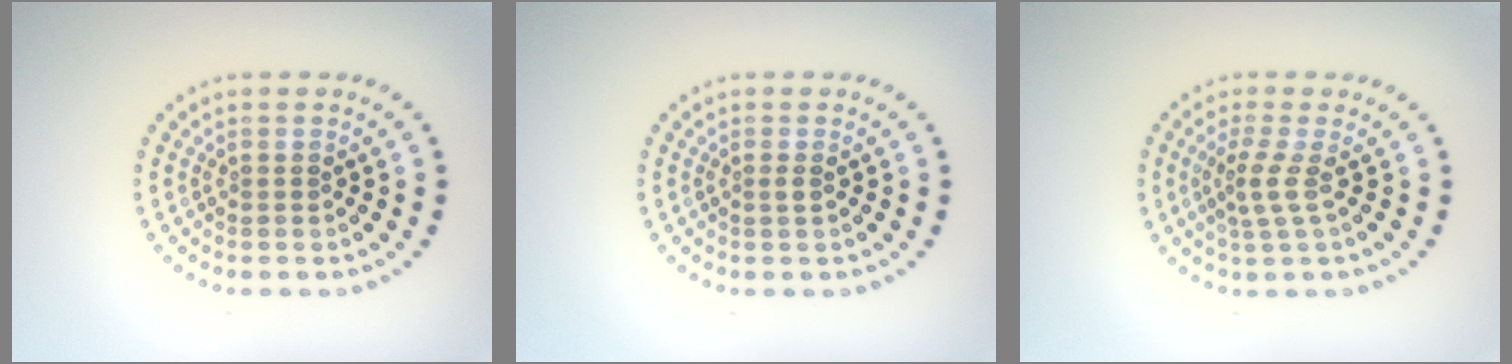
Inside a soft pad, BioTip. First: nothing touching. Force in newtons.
{"total": 0.6, "press": 0.4, "slide": 0.4}
{"total": 2.1, "press": 1.6, "slide": 1.5}